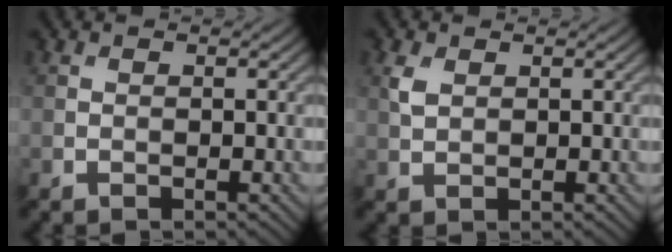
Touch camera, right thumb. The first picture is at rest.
{"total": 2.0, "force": [0.9, 1.3, 1.2], "torque": [-0.036, 0.002, 0.020]}